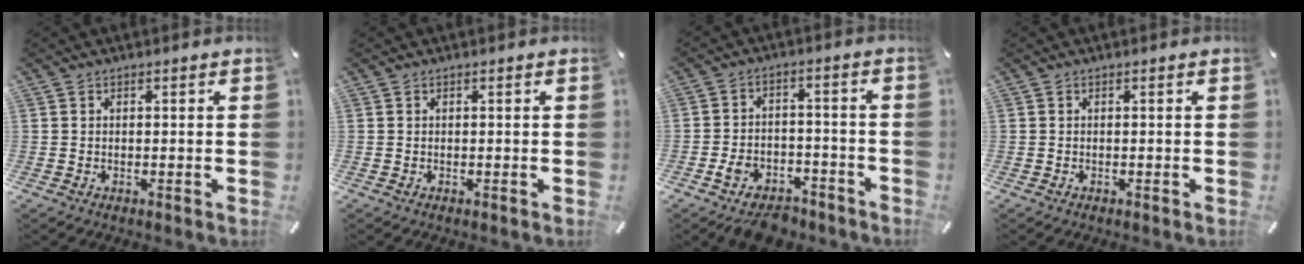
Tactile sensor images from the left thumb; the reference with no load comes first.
{"total": 0.0}
{"total": 7.6, "force": [-5.9, 4.0, 2.5], "torque": [-0.036, 0.039, -0.107]}
{"total": 0.0}